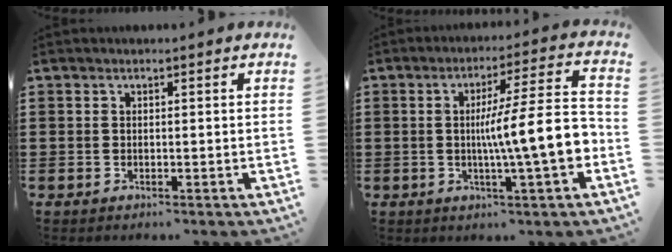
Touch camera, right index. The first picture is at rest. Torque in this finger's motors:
{"motor_torque": [1.59, -0.55, 0.42, 0.21]}